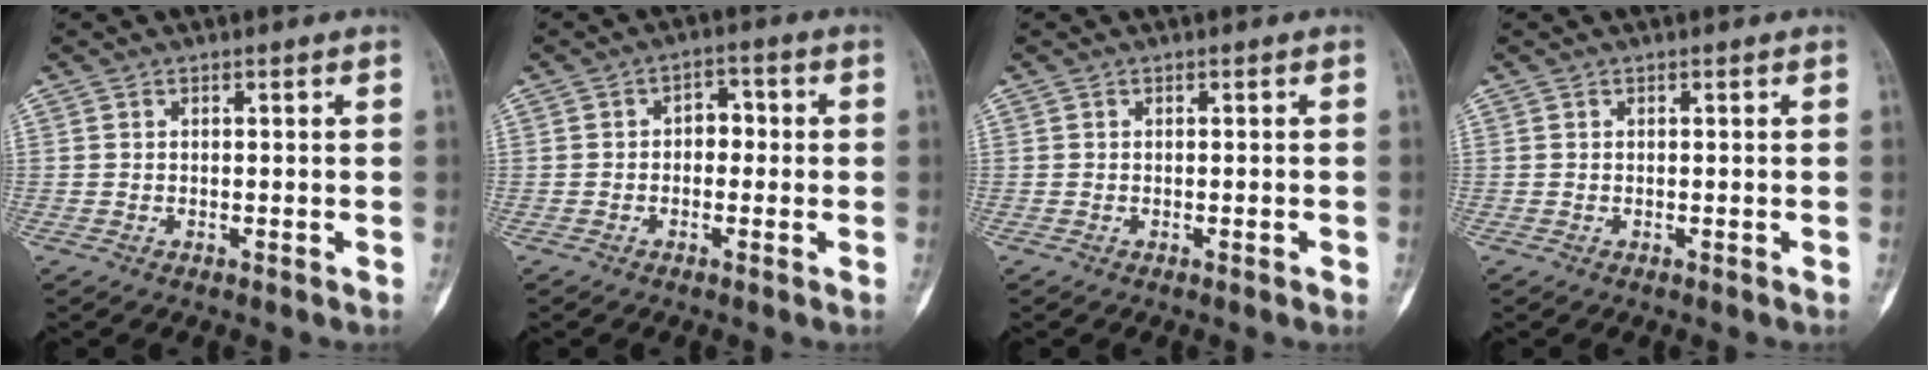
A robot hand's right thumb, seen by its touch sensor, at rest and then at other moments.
{"total": 2.9, "force": [-0.4, 2.2, 1.8], "torque": [-0.005, 0.014, -0.017]}
{"total": 0.8, "force": [-0.3, 0.2, 0.7], "torque": [-0.009, -0.001, -0.002]}
{"total": 0.0}